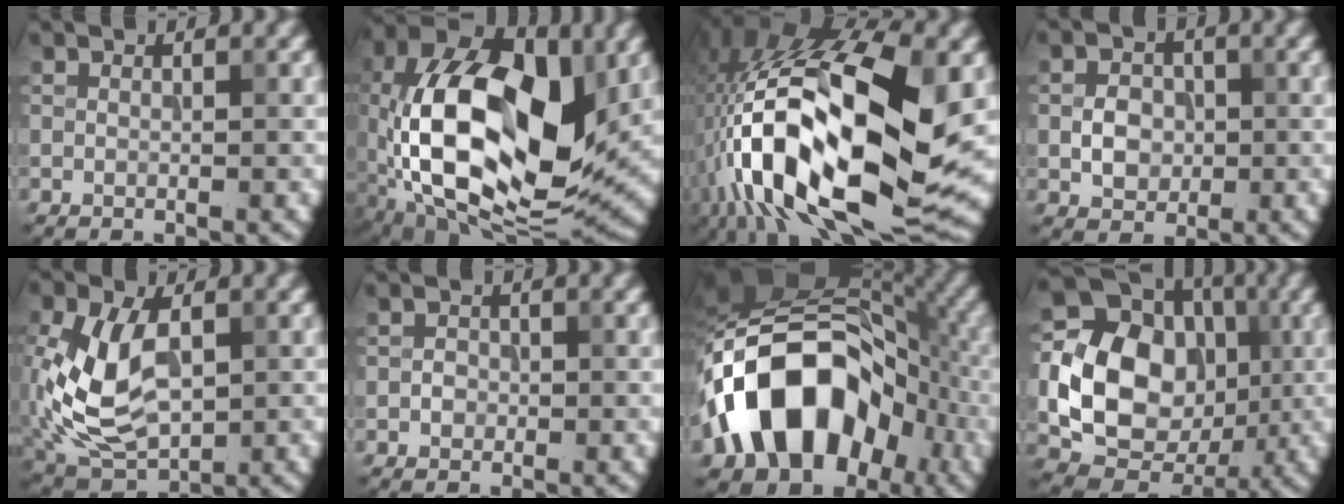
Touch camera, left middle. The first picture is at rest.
{"total": 16.5, "force": [-0.8, 9.4, 13.5], "torque": [-0.240, 0.012, -0.030]}
{"total": 18.2, "force": [-2.1, 8.7, 15.8], "torque": [-0.304, 0.019, -0.037]}
{"total": 2.8, "force": [-0.3, 2.3, 1.5], "torque": [-0.024, 0.004, -0.008]}
{"total": 9.1, "force": [-0.2, 5.7, 7.0], "torque": [-0.164, 0.000, -0.004]}
{"total": 1.0, "force": [-0.3, 0.9, 0.3], "torque": [-0.002, 0.003, -0.006]}
{"total": 15.7, "force": [-5.1, 10.7, 10.3], "torque": [-0.158, 0.015, -0.104]}
{"total": 12.2, "force": [-0.6, 9.7, 7.4], "torque": [-0.132, 0.007, -0.023]}